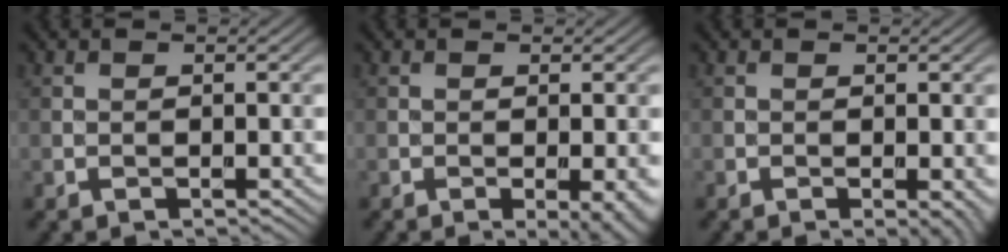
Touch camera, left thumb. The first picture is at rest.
{"total": 3.1, "force": [-0.9, 0.5, 2.9], "torque": [-0.041, -0.008, -0.010]}
{"total": 1.6, "force": [-0.4, 0.2, 1.5], "torque": [-0.019, -0.005, -0.008]}